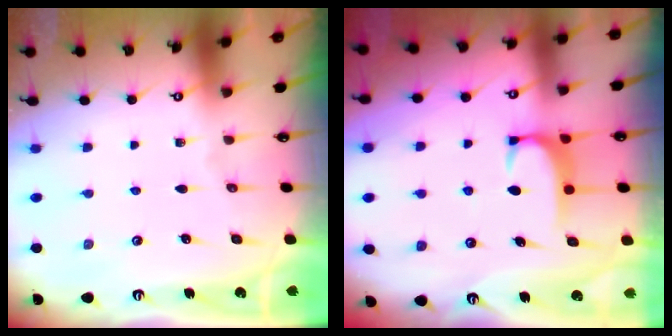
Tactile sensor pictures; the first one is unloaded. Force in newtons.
{"total": 1.9, "press": 1.8, "slide": 0.5}